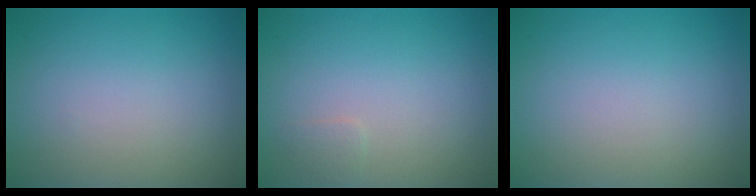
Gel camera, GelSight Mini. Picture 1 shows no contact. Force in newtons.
{"total": 0.7, "press": 0.7, "slide": 0.0}
{"total": 0.0}